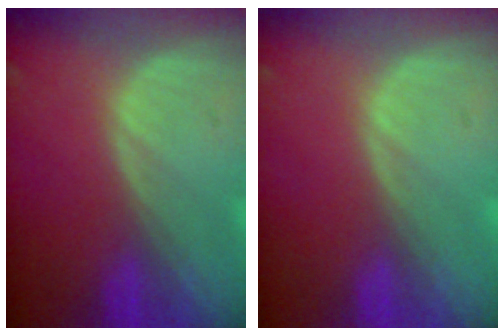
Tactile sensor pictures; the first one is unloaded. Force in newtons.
{"total": 0.0}